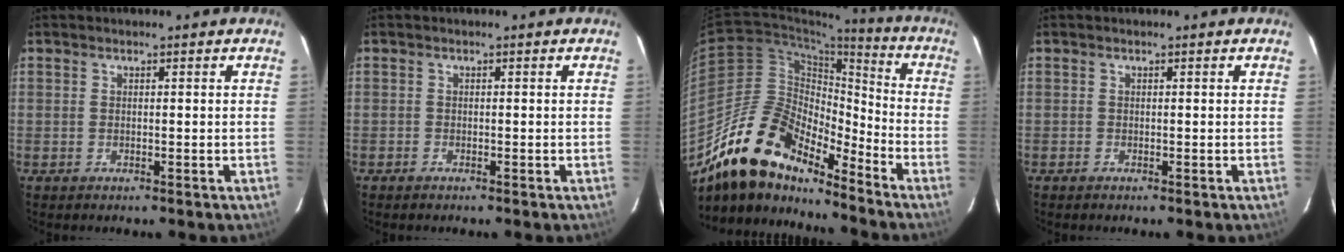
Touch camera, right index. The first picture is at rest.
{"total": 0.6, "force": [-0.5, 0.2, 0.1], "torque": [-0.004, 0.001, -0.012]}
{"total": 18.9, "force": [-15.2, 6.6, 9.1], "torque": [-0.160, 0.003, -0.286]}
{"total": 0.0}